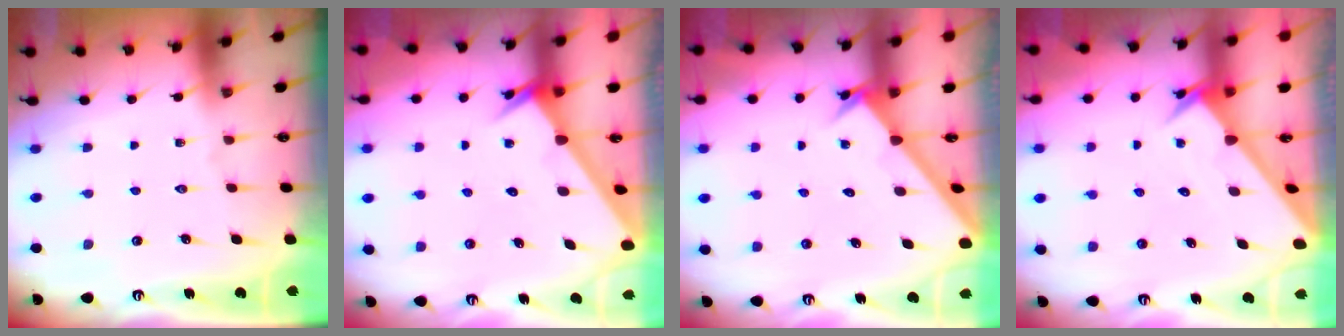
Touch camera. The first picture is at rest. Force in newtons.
{"total": 2.5, "press": 2.5, "slide": 0.1}
{"total": 1.9, "press": 1.9, "slide": 0.2}
{"total": 2.9, "press": 2.9, "slide": 0.1}